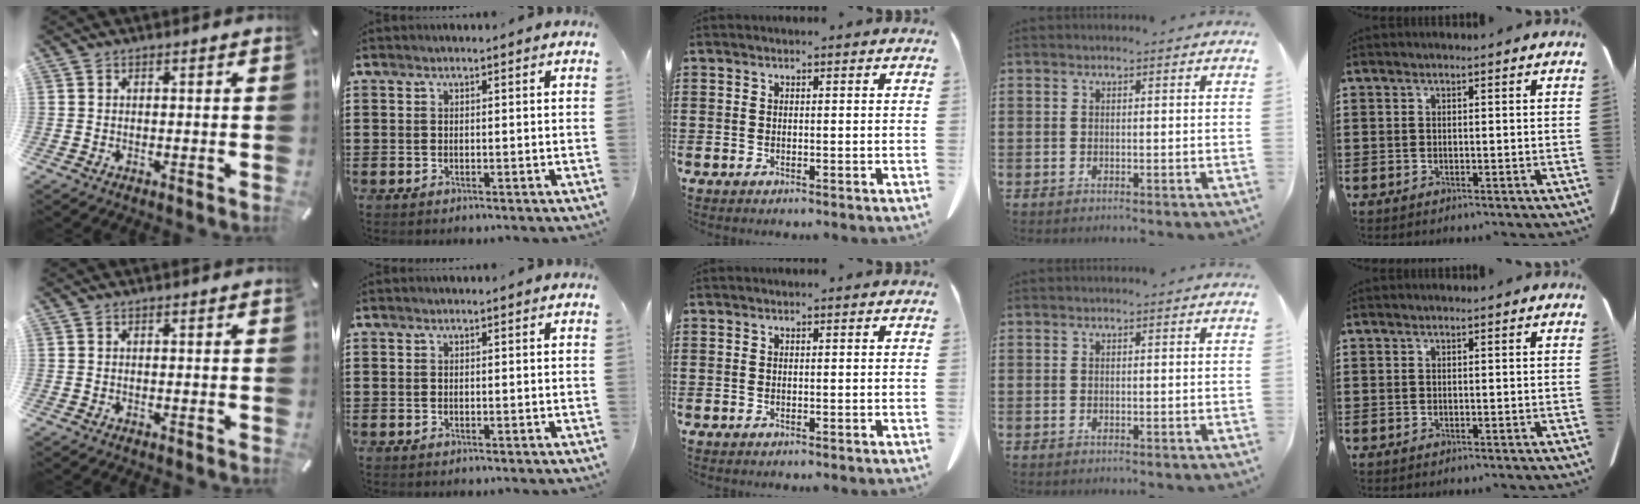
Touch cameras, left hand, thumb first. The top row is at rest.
{}